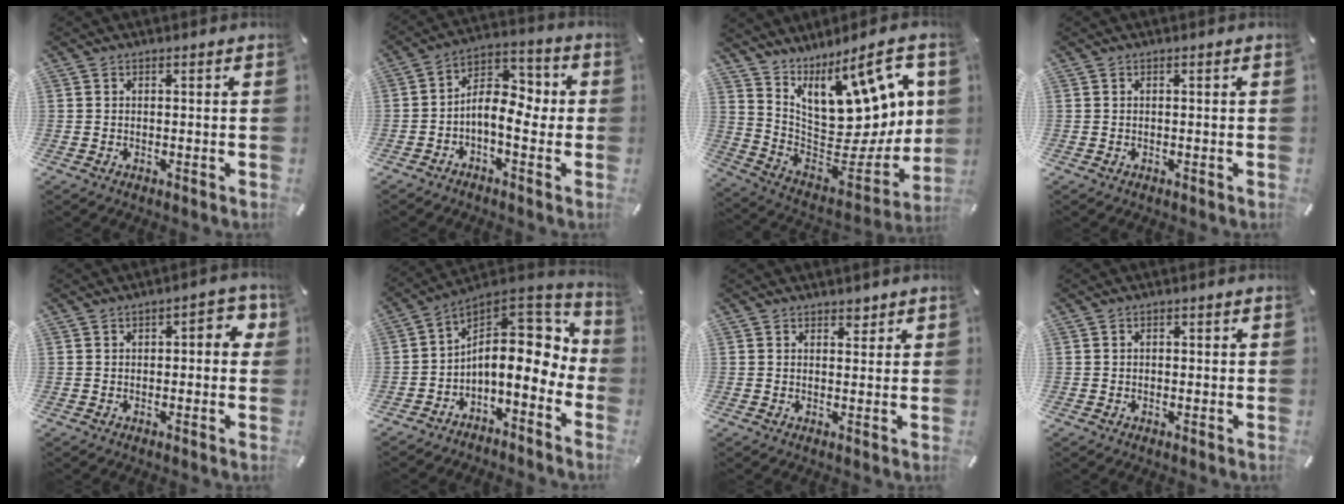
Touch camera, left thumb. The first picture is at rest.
{"total": 9.0, "force": [-1.7, 5.5, 6.9], "torque": [-0.121, -0.002, -0.032]}
{"total": 15.8, "force": [9.5, 7.8, 10.0], "torque": [-0.136, -0.098, 0.161]}
{"total": 0.0}
{"total": 5.0, "force": [0.4, 2.7, 4.2], "torque": [-0.046, 0.002, -0.001]}
{"total": 14.5, "force": [1.6, 8.7, 11.5], "torque": [-0.162, -0.034, 0.026]}
{"total": 2.1, "force": [1.4, 1.4, 0.4], "torque": [0.015, -0.008, 0.021]}
{"total": 0.9, "force": [-0.1, 0.8, 0.5], "torque": [-0.009, 0.005, -0.003]}